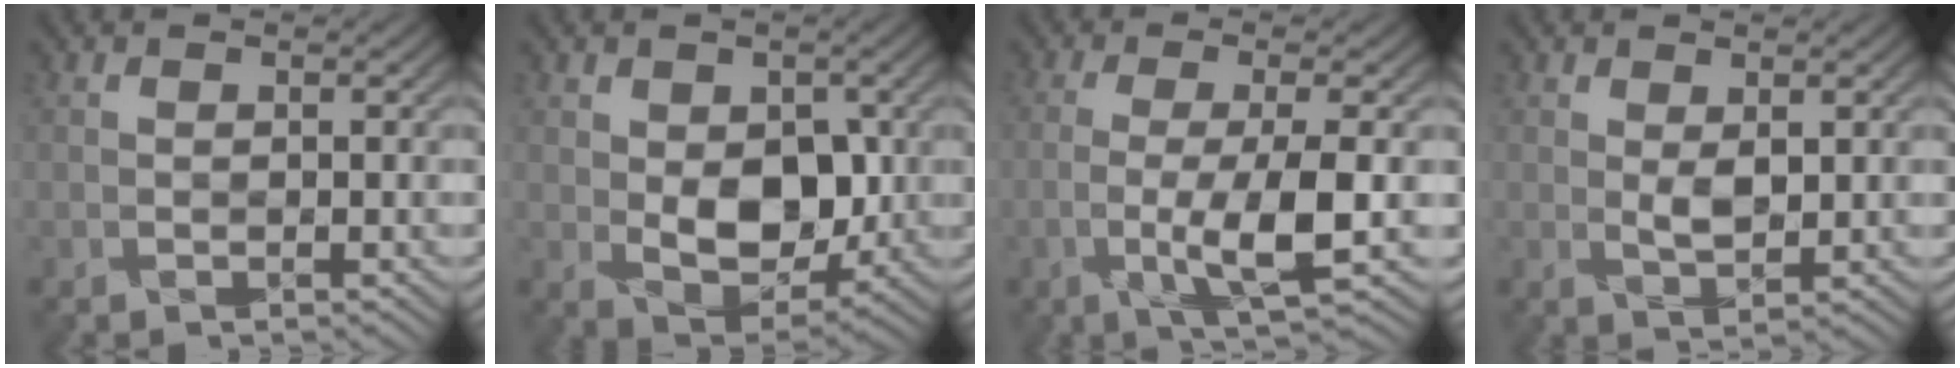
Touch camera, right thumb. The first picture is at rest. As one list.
[{"total": 7.1, "force": [0.3, 4.9, 5.1], "torque": [-0.089, -0.013, 0.014]}, {"total": 6.8, "force": [-1.7, 1.5, 6.4], "torque": [-0.108, 0.003, -0.035]}, {"total": 2.0, "force": [0.8, 0.8, 1.6], "torque": [-0.036, -0.007, 0.022]}]